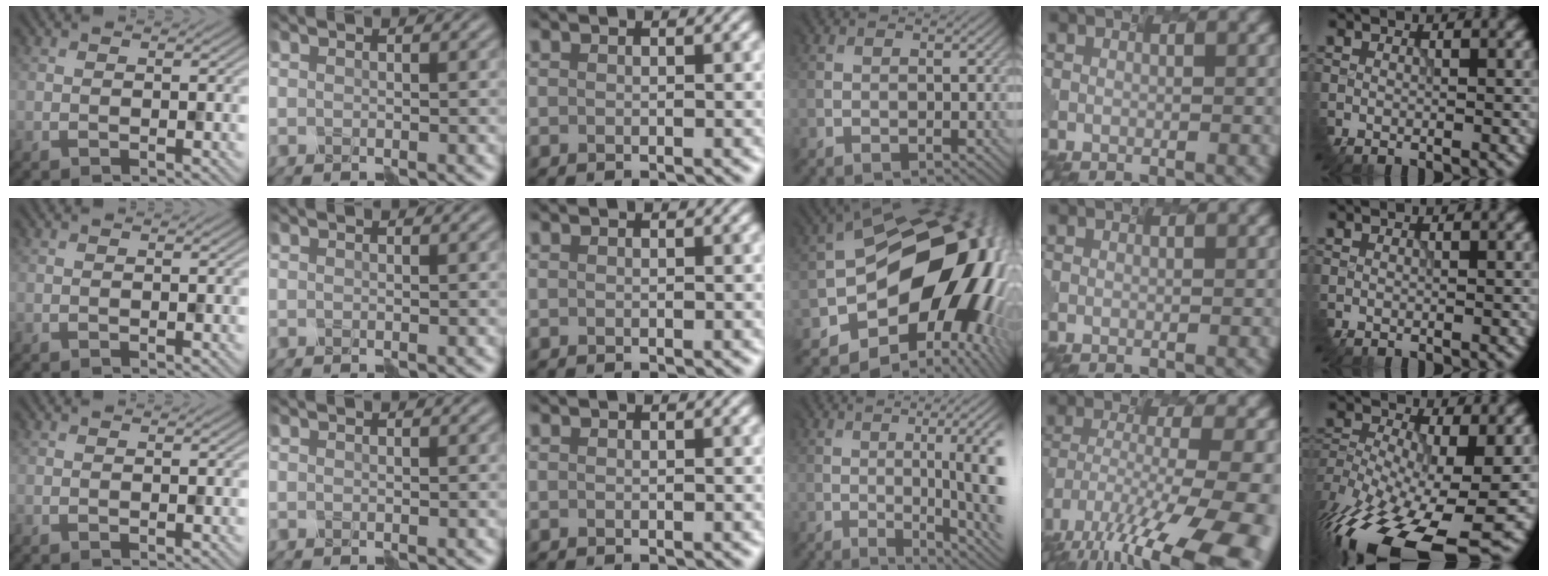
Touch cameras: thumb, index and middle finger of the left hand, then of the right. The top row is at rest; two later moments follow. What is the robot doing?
{"motion": "shake", "object": "plastic piggy bank"}